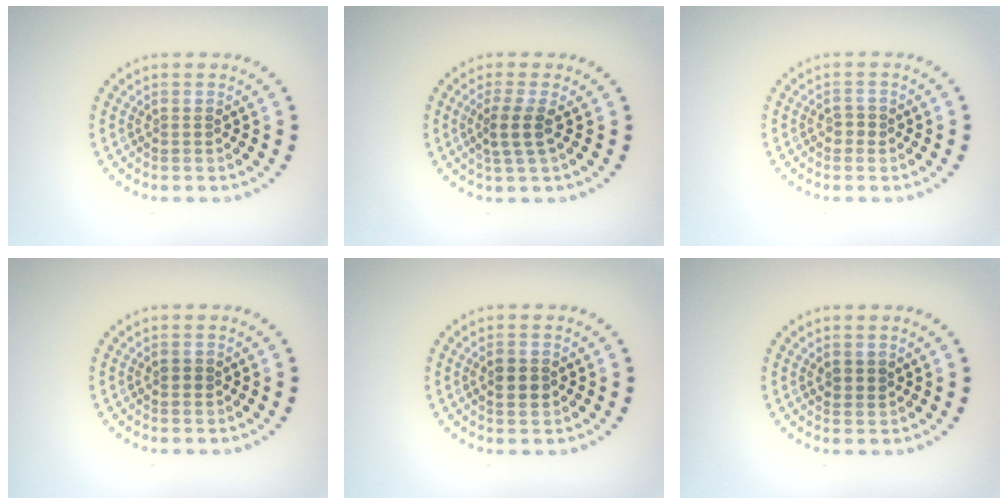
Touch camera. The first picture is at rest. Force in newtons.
{"total": 2.5, "press": 2.0, "slide": 1.5}
{"total": 1.0, "press": 0.9, "slide": 0.3}
{"total": 0.8, "press": 0.8, "slide": 0.1}
{"total": 2.2, "press": 2.2, "slide": 0.1}
{"total": 1.3, "press": 1.1, "slide": 0.5}